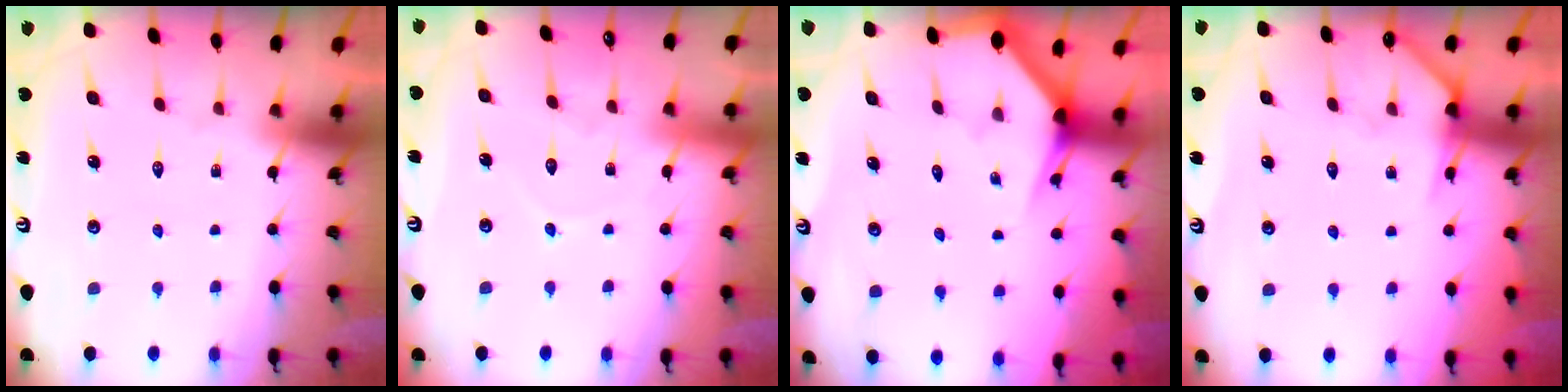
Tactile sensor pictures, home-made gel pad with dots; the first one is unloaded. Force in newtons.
{"total": 5.2, "press": 5.1, "slide": 0.5}
{"total": 2.8, "press": 2.8, "slide": 0.1}
{"total": 5.1, "press": 5.1, "slide": 0.4}